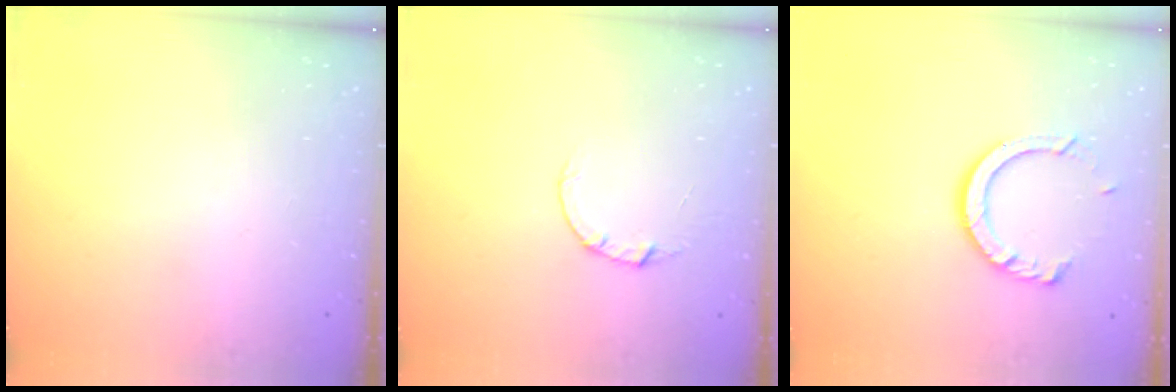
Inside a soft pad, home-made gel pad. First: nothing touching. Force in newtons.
{"total": 2.0, "press": 2.0, "slide": 0.2}
{"total": 10.0, "press": 10.0, "slide": 0.9}